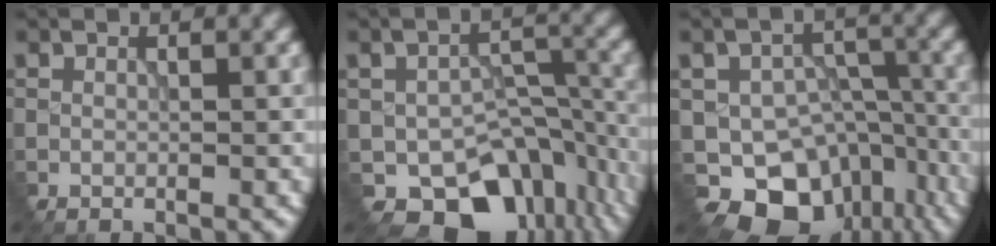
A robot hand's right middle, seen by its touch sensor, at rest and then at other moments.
{"total": 8.6, "force": [-4.9, 5.6, 4.3], "torque": [-0.043, -0.030, -0.064]}
{"total": 9.2, "force": [-4.8, 6.5, 4.4], "torque": [-0.057, -0.027, -0.064]}